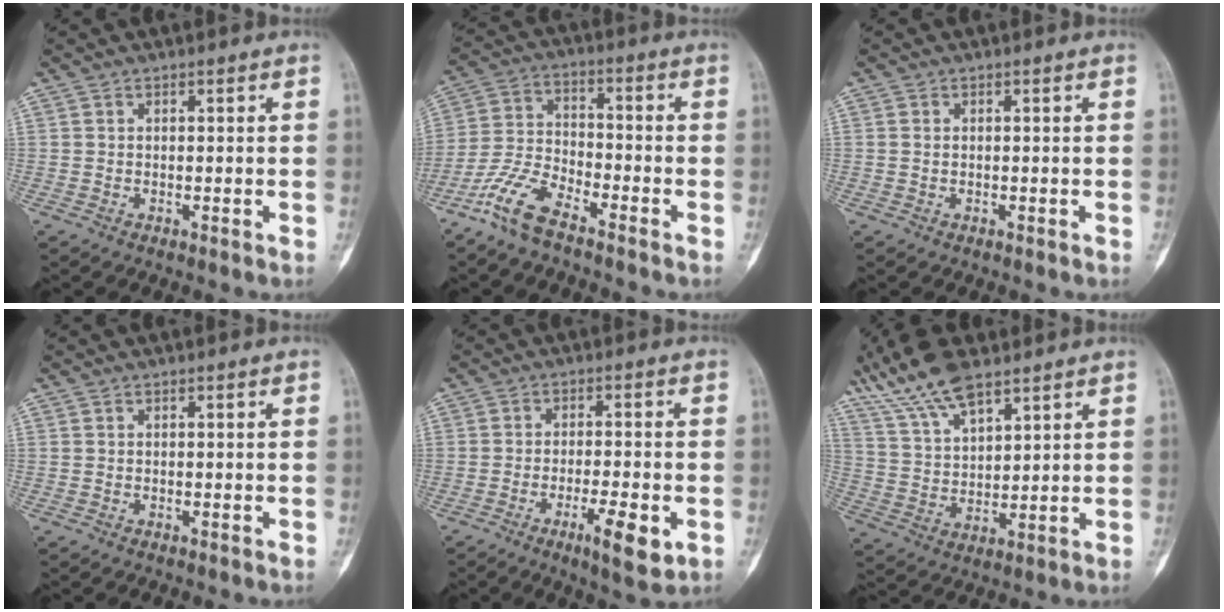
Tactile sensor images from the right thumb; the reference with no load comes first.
{"total": 9.7, "force": [-7.1, 3.4, 5.7], "torque": [-0.128, 0.038, -0.150]}
{"total": 0.7, "force": [0.0, 0.6, 0.4], "torque": [-0.006, 0.000, 0.000]}
{"total": 0.0}
{"total": 7.8, "force": [-3.2, 2.2, 6.7], "torque": [-0.102, 0.004, -0.047]}
{"total": 14.2, "force": [9.9, 5.2, 8.6], "torque": [-0.154, -0.021, 0.199]}